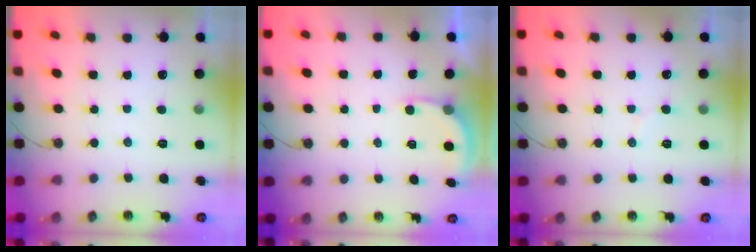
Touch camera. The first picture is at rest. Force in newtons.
{"total": 2.7, "press": 2.7, "slide": 0.2}
{"total": 2.7, "press": 2.7, "slide": 0.2}